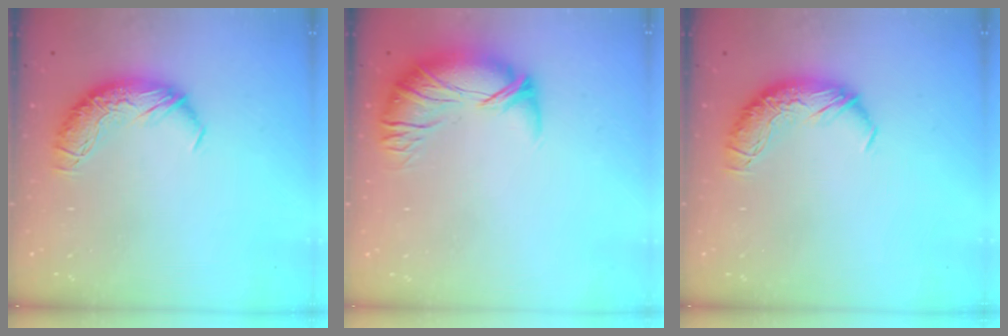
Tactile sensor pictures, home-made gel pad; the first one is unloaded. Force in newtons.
{"total": 2.8, "press": 1.7, "slide": 2.3}
{"total": 0.0}